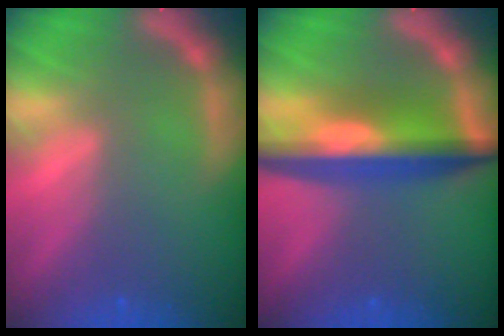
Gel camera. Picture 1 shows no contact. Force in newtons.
{"total": 8.5}